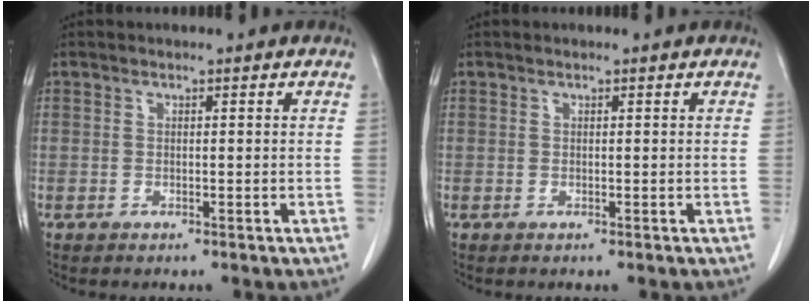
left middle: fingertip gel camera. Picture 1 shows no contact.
{"total": 0.0}